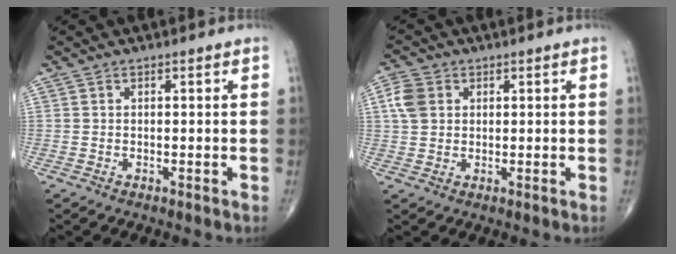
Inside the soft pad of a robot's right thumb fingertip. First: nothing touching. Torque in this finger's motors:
{"motor_torque": [-0.22, 0.24, 0.07, 0.00, 0.03]}